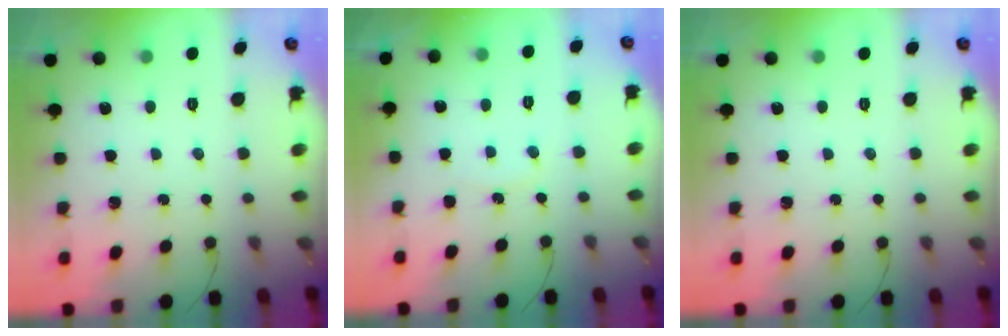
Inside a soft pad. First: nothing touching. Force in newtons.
{"total": 4.5, "press": 4.5, "slide": 0.5}
{"total": 0.0}